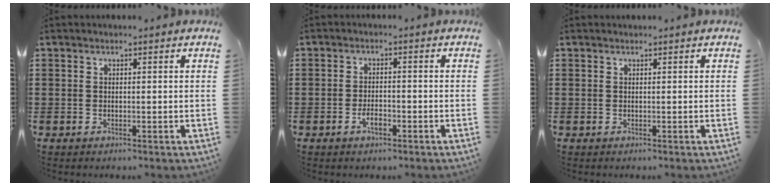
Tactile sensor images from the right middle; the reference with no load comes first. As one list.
[{"total": 2.6, "force": [-1.4, 1.0, 2.0], "torque": [-0.037, 0.003, -0.025]}, {"total": 0.0}]